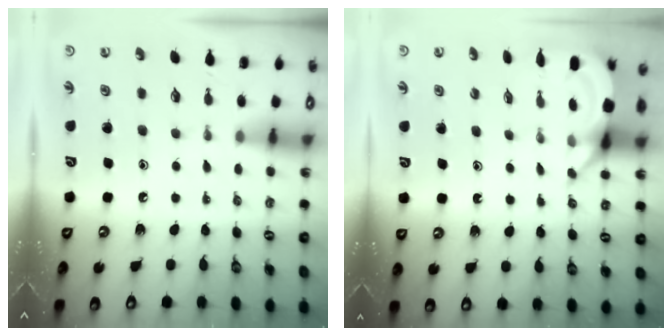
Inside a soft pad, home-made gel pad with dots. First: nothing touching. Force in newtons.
{"total": 3.9, "press": 3.9, "slide": 0.3}